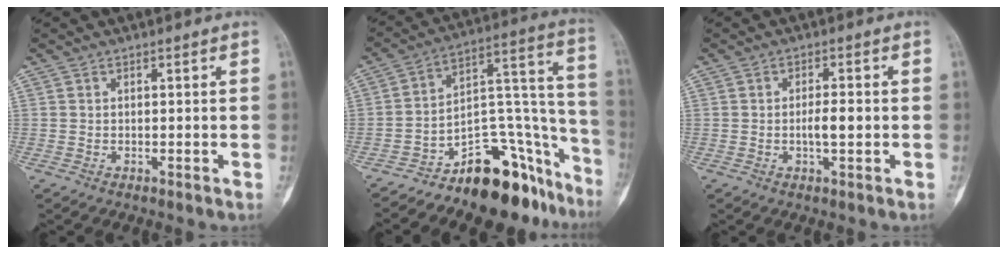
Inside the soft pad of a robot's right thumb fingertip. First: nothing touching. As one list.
[{"total": 20.4, "force": [-14.6, 8.5, 11.4], "torque": [-0.088, 0.152, -0.228]}, {"total": 3.4, "force": [-0.4, 0.9, 3.3], "torque": [-0.061, -0.001, -0.009]}]